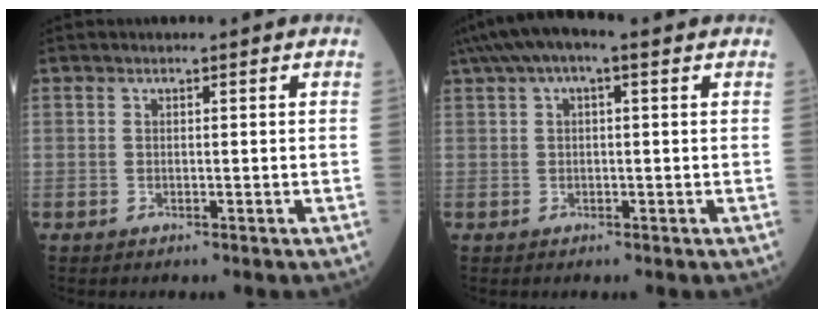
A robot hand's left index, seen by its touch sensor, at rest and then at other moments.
{"total": 6.2, "force": [3.4, 1.7, 4.8], "torque": [-0.094, 0.047, 0.053]}